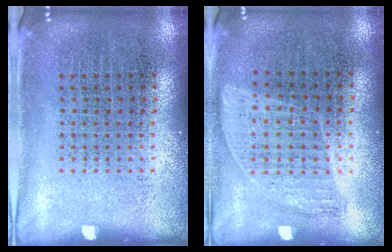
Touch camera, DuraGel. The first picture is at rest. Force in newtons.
{"total": 0.9, "press": 0.8, "slide": 0.4}